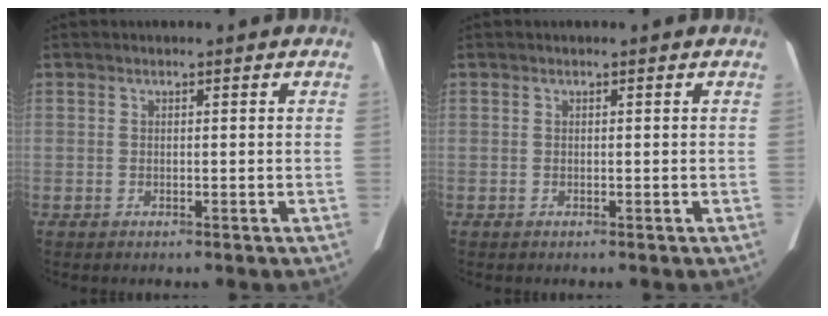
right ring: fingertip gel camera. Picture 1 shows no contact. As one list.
[{"total": 0.0}]